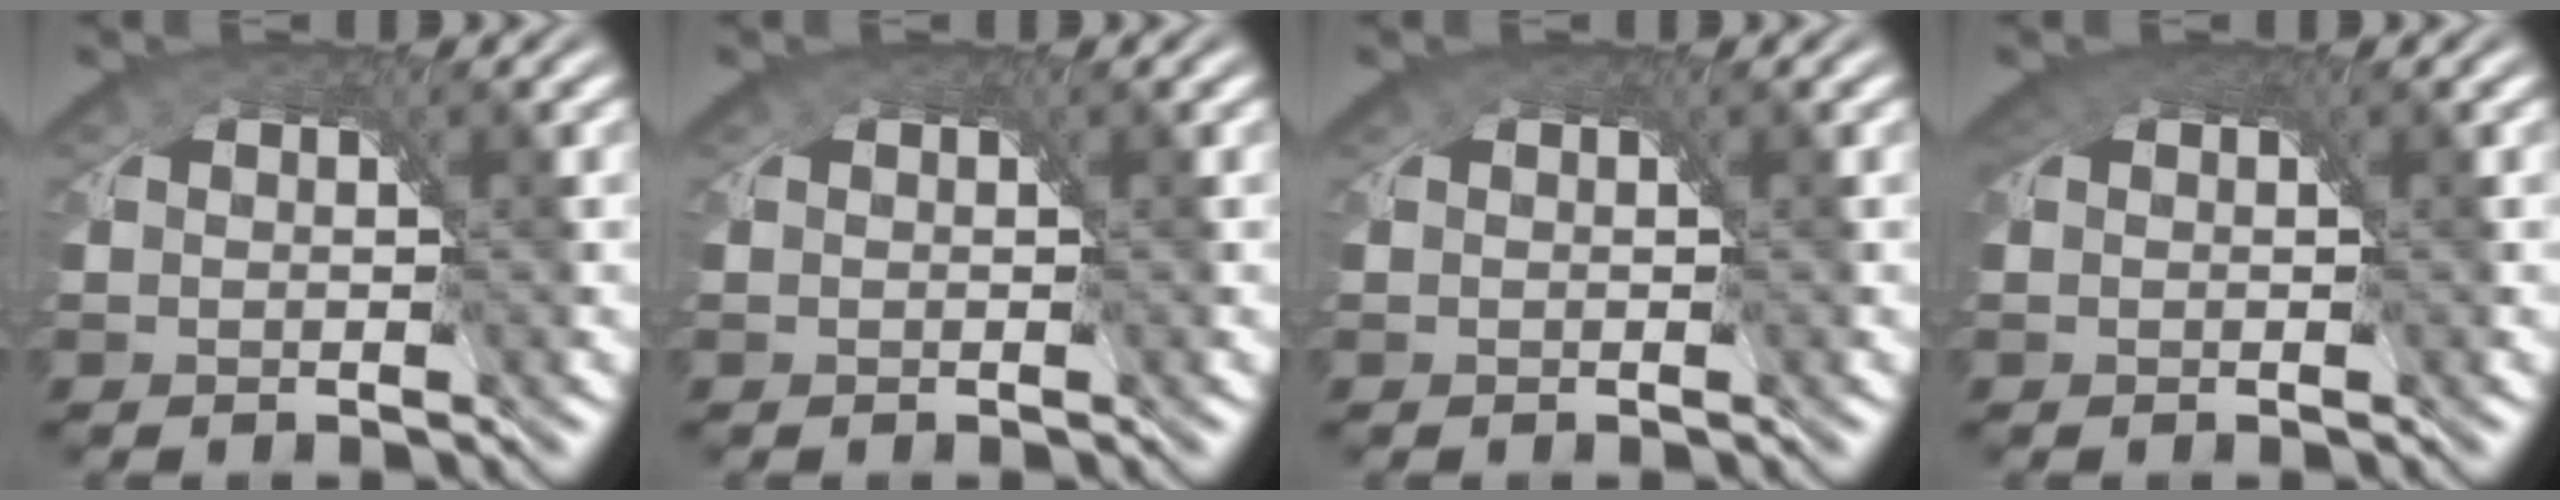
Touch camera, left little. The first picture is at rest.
{"total": 0.0}
{"total": 0.0}
{"total": 0.9, "force": [0.3, 0.7, 0.5], "torque": [-0.013, -0.003, 0.002]}